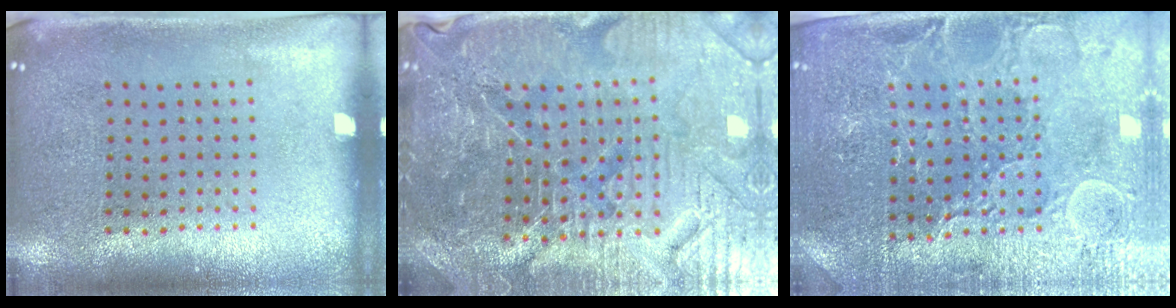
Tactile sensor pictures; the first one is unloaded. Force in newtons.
{"total": 5.5, "press": 5.2, "slide": 1.9}
{"total": 3.8, "press": 3.7, "slide": 0.9}